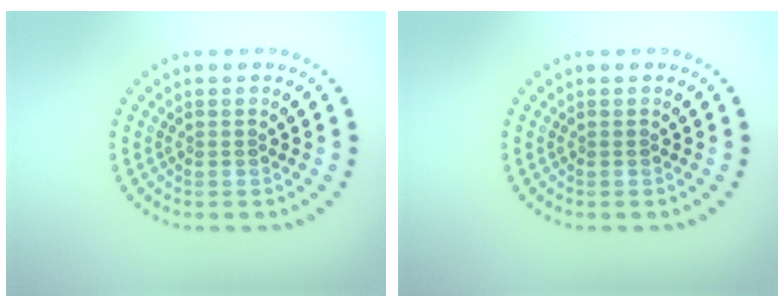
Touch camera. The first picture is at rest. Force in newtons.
{"total": 0.0}